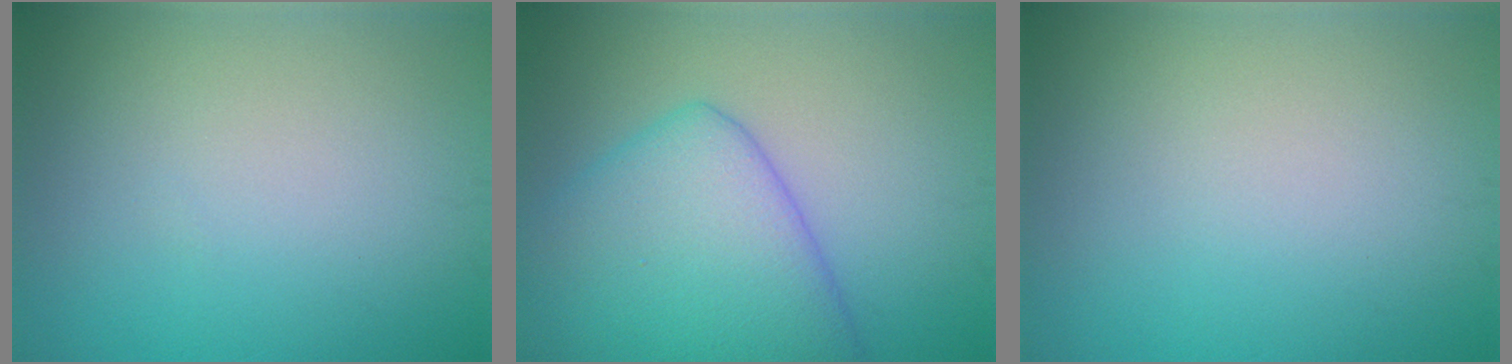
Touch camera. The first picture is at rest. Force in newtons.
{"total": 8.9, "press": 8.9, "slide": 0.3}
{"total": 0.0}